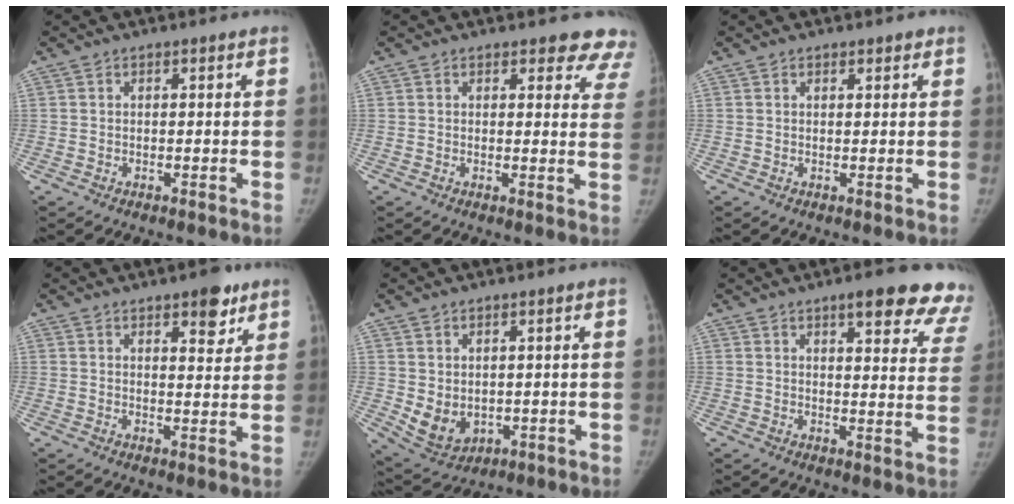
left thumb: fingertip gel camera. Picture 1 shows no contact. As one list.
[{"total": 8.1, "force": [7.1, 3.4, 1.9], "torque": [0.035, -0.032, 0.050]}, {"total": 1.2, "force": [0.9, 0.7, 0.4], "torque": [0.007, -0.004, 0.008]}, {"total": 6.5, "force": [4.1, 2.7, 4.3], "torque": [-0.032, -0.021, 0.052]}, {"total": 6.6, "force": [-0.2, 5.2, 4.1], "torque": [-0.057, -0.016, 0.020]}, {"total": 17.1, "force": [12.0, 4.8, 11.2], "torque": [-0.102, -0.043, 0.131]}]